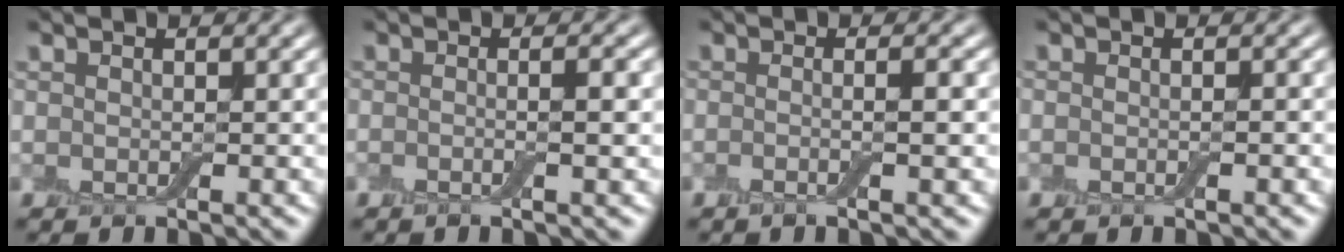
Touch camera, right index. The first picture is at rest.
{"total": 2.6, "force": [-0.2, 0.8, 2.4], "torque": [-0.018, -0.003, -0.023]}
{"total": 2.8, "force": [-0.1, 1.1, 2.6], "torque": [-0.011, -0.003, -0.027]}
{"total": 0.9, "force": [-0.4, 0.3, 0.7], "torque": [-0.011, 0.000, -0.007]}